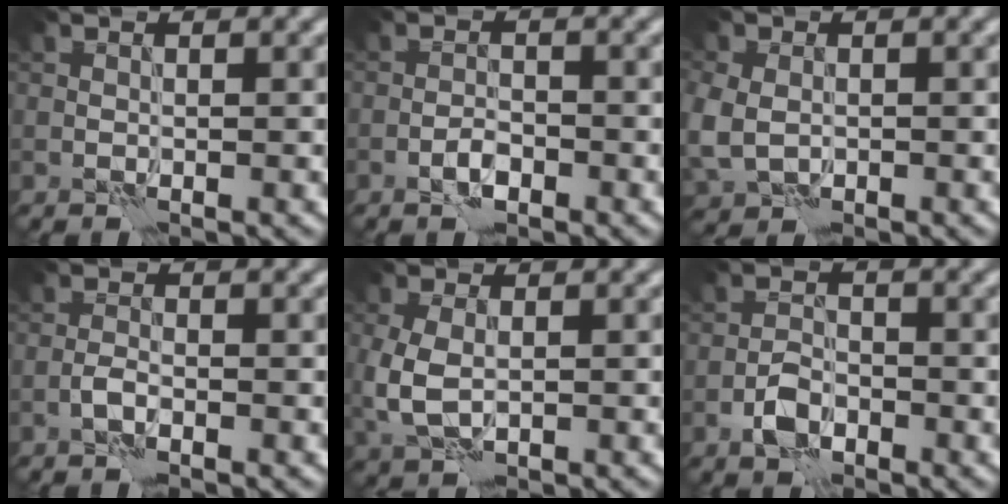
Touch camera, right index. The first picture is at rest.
{"total": 1.7, "force": [-1.0, 0.7, 1.1], "torque": [-0.018, 0.004, -0.022]}
{"total": 5.0, "force": [-0.8, 4.0, 2.9], "torque": [-0.079, -0.012, -0.006]}
{"total": 1.0, "force": [-0.7, 0.2, 0.7], "torque": [-0.018, 0.004, -0.017]}
{"total": 4.0, "force": [-0.3, 2.7, 3.0], "torque": [-0.083, -0.011, -0.004]}
{"total": 2.7, "force": [-1.5, 1.6, 1.6], "torque": [-0.027, 0.006, -0.033]}